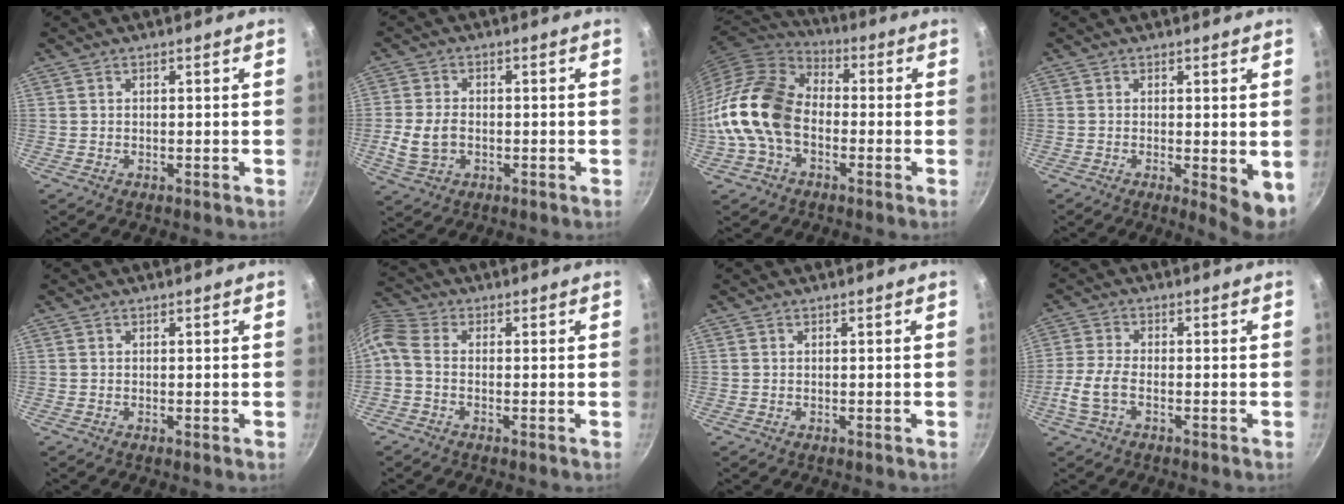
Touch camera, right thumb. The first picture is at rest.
{"total": 6.6, "force": [-1.2, 4.5, 4.6], "torque": [-0.092, 0.009, -0.021]}
{"total": 15.3, "force": [-2.9, 10.7, 10.6], "torque": [-0.172, 0.037, -0.073]}
{"total": 5.5, "force": [-0.5, 1.8, 5.2], "torque": [-0.065, -0.012, -0.005]}
{"total": 0.0}
{"total": 8.0, "force": [-0.9, 5.6, 5.7], "torque": [-0.139, 0.024, -0.038]}
{"total": 0.0}
{"total": 5.7, "force": [-2.1, 2.6, 4.6], "torque": [-0.110, 0.013, -0.051]}